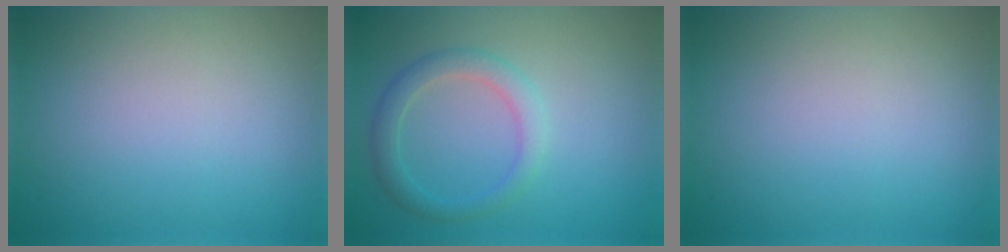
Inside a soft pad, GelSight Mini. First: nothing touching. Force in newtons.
{"total": 2.4, "press": 2.4, "slide": 0.2}
{"total": 0.0}